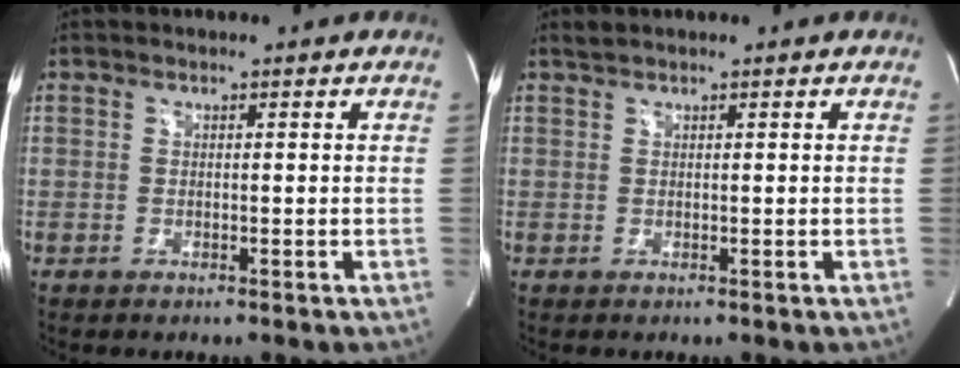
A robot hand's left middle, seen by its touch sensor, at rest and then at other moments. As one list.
[{"total": 0.7, "force": [0.7, -0.1, 0.1], "torque": [-0.011, 0.007, 0.019]}]